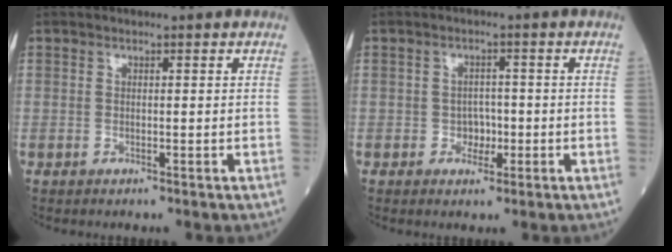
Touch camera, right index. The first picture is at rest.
{"total": 1.8, "force": [-0.5, 1.4, 1.1], "torque": [-0.010, 0.005, -0.006]}